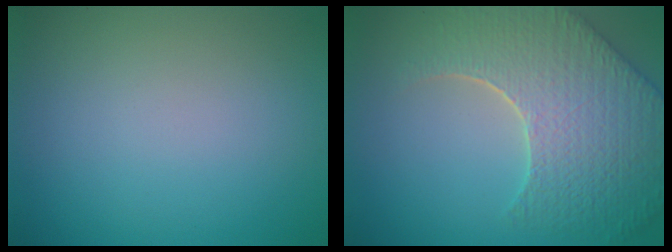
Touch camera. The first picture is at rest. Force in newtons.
{"total": 9.0, "press": 6.4, "slide": 6.3}